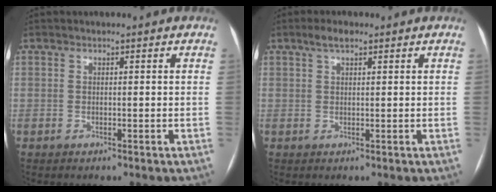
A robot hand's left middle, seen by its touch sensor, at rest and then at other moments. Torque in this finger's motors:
{"motor_torque": [0.25, -0.22, -0.02, 0.00]}